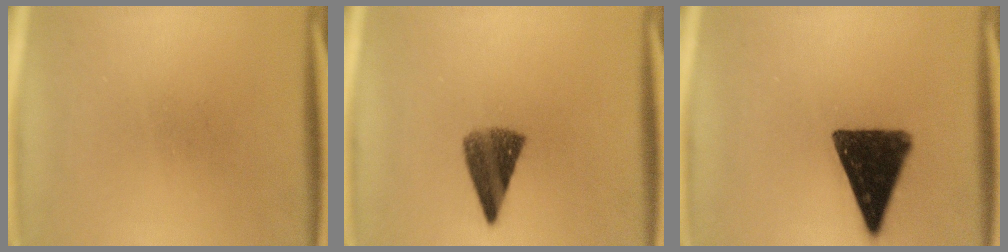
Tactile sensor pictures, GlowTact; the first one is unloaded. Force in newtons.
{"total": 7.2}
{"total": 14.2}